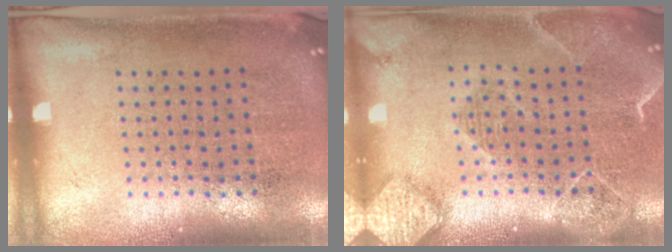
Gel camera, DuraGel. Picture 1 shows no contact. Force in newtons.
{"total": 2.2, "press": 2.0, "slide": 1.1}